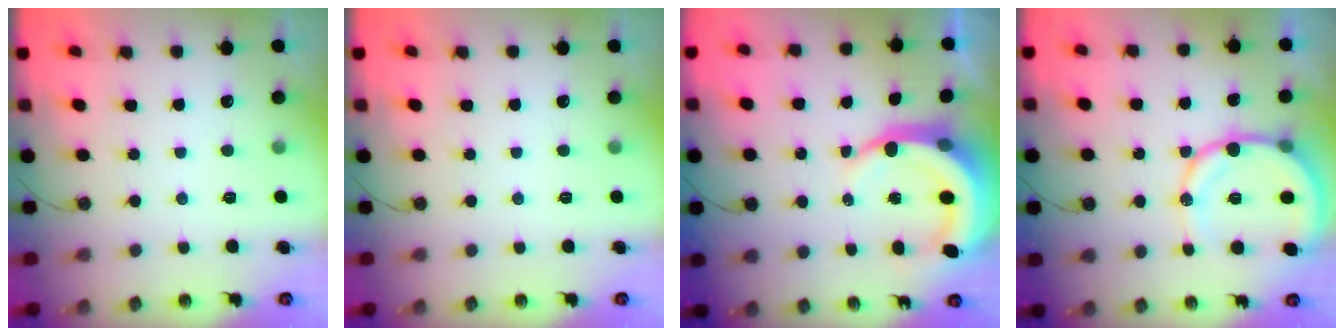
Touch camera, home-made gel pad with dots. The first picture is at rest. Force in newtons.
{"total": 0.0}
{"total": 9.1, "press": 9.0, "slide": 1.2}
{"total": 13.9, "press": 13.6, "slide": 2.8}